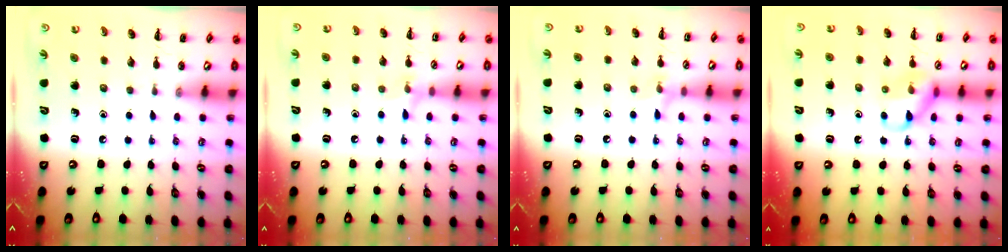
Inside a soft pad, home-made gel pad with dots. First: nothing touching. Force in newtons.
{"total": 6.4, "press": 6.0, "slide": 2.0}
{"total": 6.4, "press": 6.0, "slide": 2.0}
{"total": 11.0, "press": 11.0, "slide": 1.2}